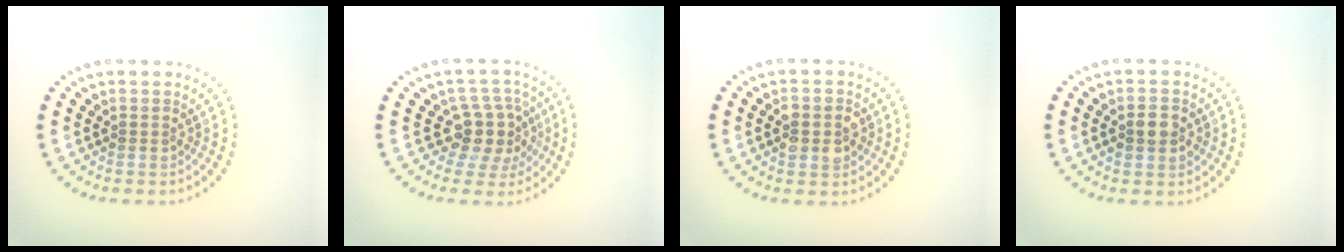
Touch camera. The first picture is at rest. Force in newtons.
{"total": 3.6, "press": 2.9, "slide": 2.2}
{"total": 2.9, "press": 2.9, "slide": 0.3}
{"total": 2.6, "press": 2.5, "slide": 0.3}